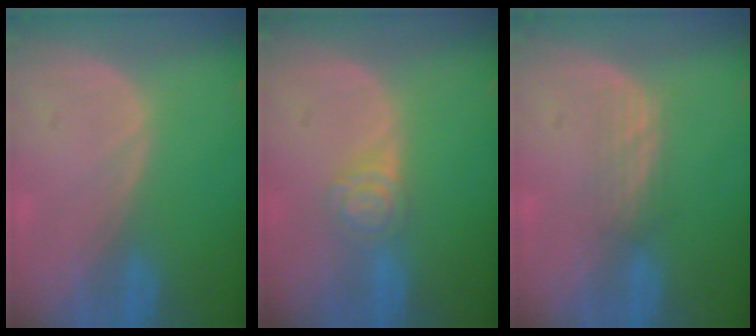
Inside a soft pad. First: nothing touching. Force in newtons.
{"total": 4.3, "press": 3.9, "slide": 1.8}
{"total": 2.3, "press": 2.2, "slide": 0.3}